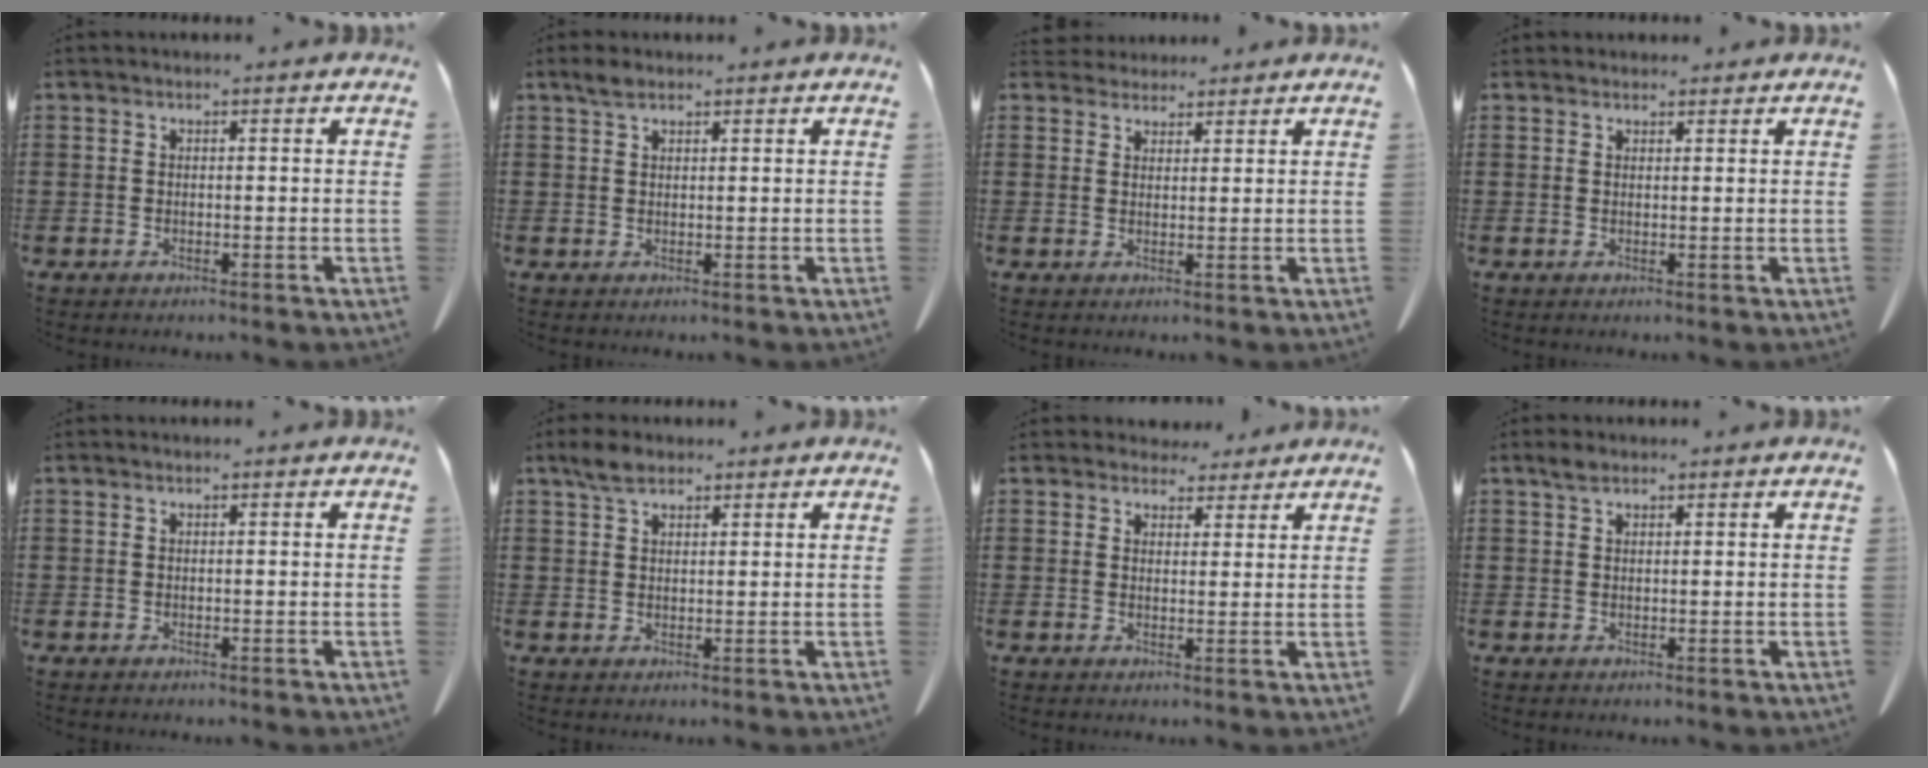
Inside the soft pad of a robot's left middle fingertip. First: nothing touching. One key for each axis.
{"total": 2.0, "fx": 1.4, "fy": 0.9, "fz": 1.1, "tx": -0.026, "ty": 0.002, "tz": 0.027}
{"total": 2.7, "fx": 2.6, "fy": 0.9, "fz": 0.1, "tx": -0.002, "ty": -0.007, "tz": 0.049}
{"total": 1.5, "fx": 1.3, "fy": 0.6, "fz": 0.2, "tx": -0.007, "ty": 0.001, "tz": 0.027}
{"total": 0.0}
{"total": 2.7, "fx": 1.9, "fy": 1.3, "fz": 1.5, "tx": -0.036, "ty": 0.005, "tz": 0.035}
{"total": 3.7, "fx": 3.3, "fy": 1.5, "fz": 0.5, "tx": -0.012, "ty": -0.006, "tz": 0.063}
{"total": 1.8, "fx": 1.2, "fy": 0.8, "fz": 1.0, "tx": -0.024, "ty": 0.003, "tz": 0.023}